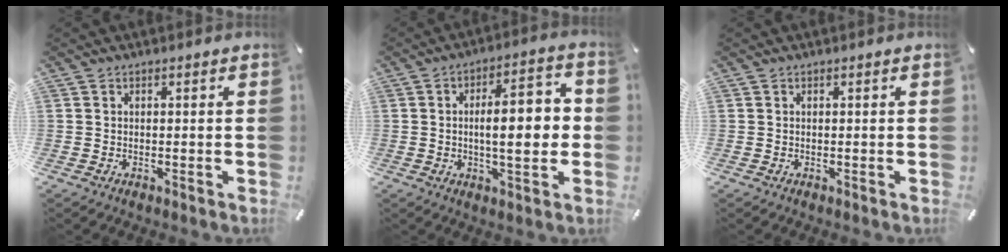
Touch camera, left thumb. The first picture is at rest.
{"total": 12.5, "force": [-0.4, 4.5, 11.6], "torque": [-0.159, 0.000, -0.014]}
{"total": 0.0}